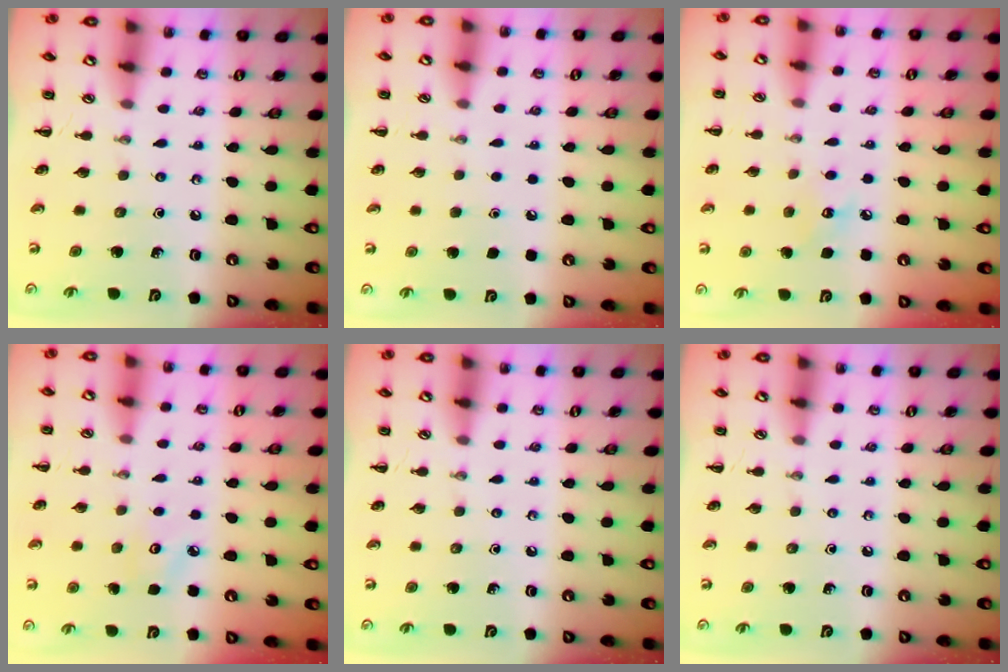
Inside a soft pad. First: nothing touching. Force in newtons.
{"total": 1.8, "press": 1.8, "slide": 0.1}
{"total": 5.3, "press": 5.1, "slide": 1.3}
{"total": 2.9, "press": 2.8, "slide": 0.7}
{"total": 0.0}
{"total": 0.0}